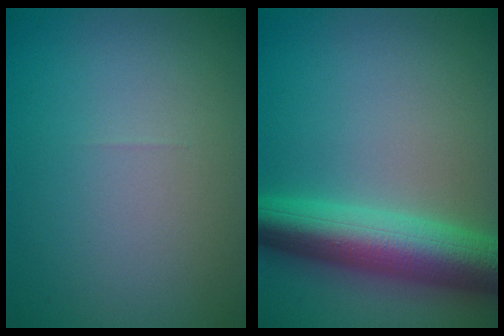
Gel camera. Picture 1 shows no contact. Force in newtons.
{"total": 8.5, "press": 8.4, "slide": 0.1}